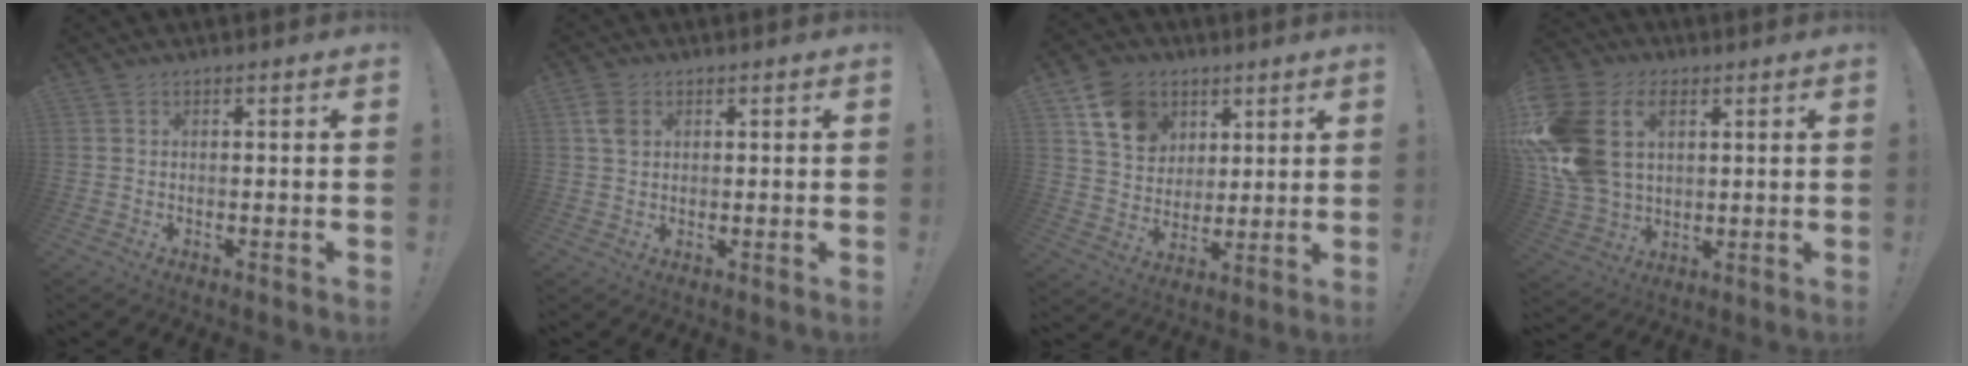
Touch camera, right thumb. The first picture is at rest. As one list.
[{"total": 3.9, "force": [1.5, 2.8, 2.3], "torque": [-0.024, -0.004, 0.026]}, {"total": 13.4, "force": [6.7, 10.5, 5.0], "torque": [-0.078, -0.030, 0.134]}, {"total": 20.4, "force": [5.6, 14.6, 13.0], "torque": [-0.258, -0.016, 0.110]}]